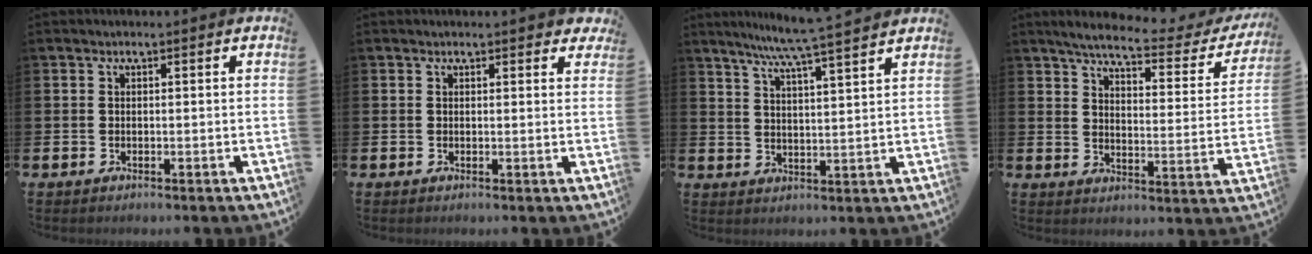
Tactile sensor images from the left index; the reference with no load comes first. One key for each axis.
{"total": 1.3, "fx": 1.2, "fy": 0.5, "fz": 0.2, "tx": 0.002, "ty": 0.001, "tz": 0.020}
{"total": 6.7, "fx": 6.1, "fy": -0.9, "fz": 2.7, "tx": -0.068, "ty": -0.039, "tz": 0.103}
{"total": 5.9, "fx": 4.9, "fy": 1.0, "fz": 3.0, "tx": -0.073, "ty": -0.035, "tz": 0.075}